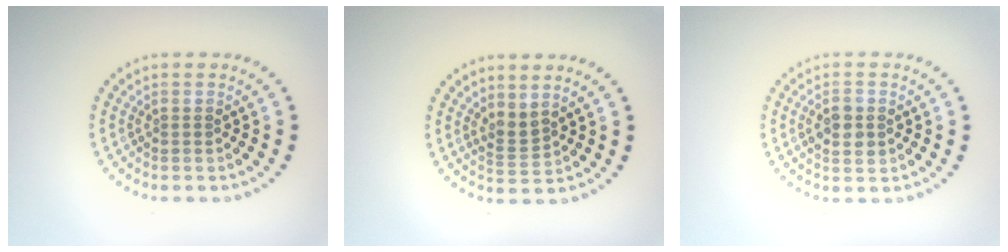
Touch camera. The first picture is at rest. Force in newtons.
{"total": 1.9, "press": 1.4, "slide": 1.3}
{"total": 2.7, "press": 2.7, "slide": 0.1}